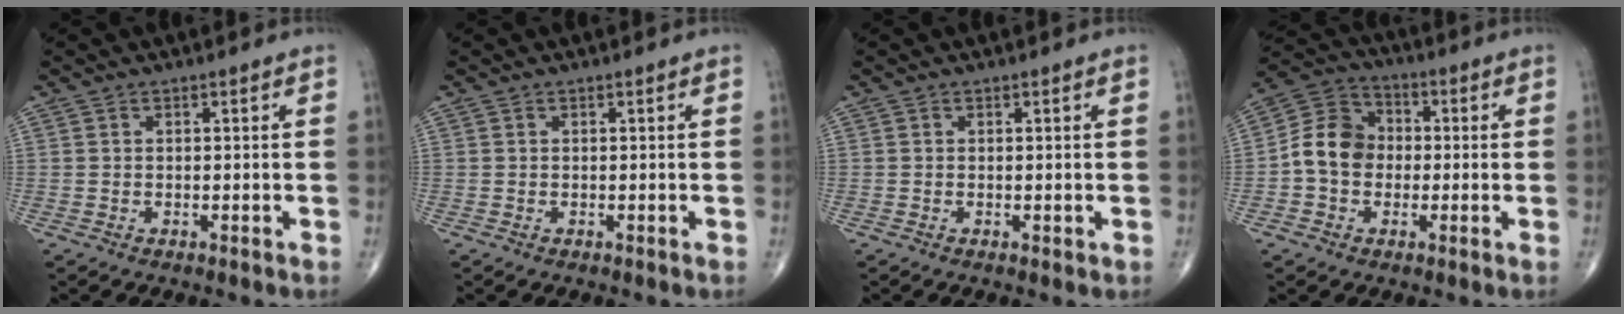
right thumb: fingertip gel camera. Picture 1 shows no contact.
{"total": 0.0}
{"total": 0.6, "force": [-0.1, 0.3, 0.5], "torque": [-0.009, -0.003, -0.002]}
{"total": 9.7, "force": [-0.8, 8.0, 5.4], "torque": [-0.085, 0.035, -0.029]}